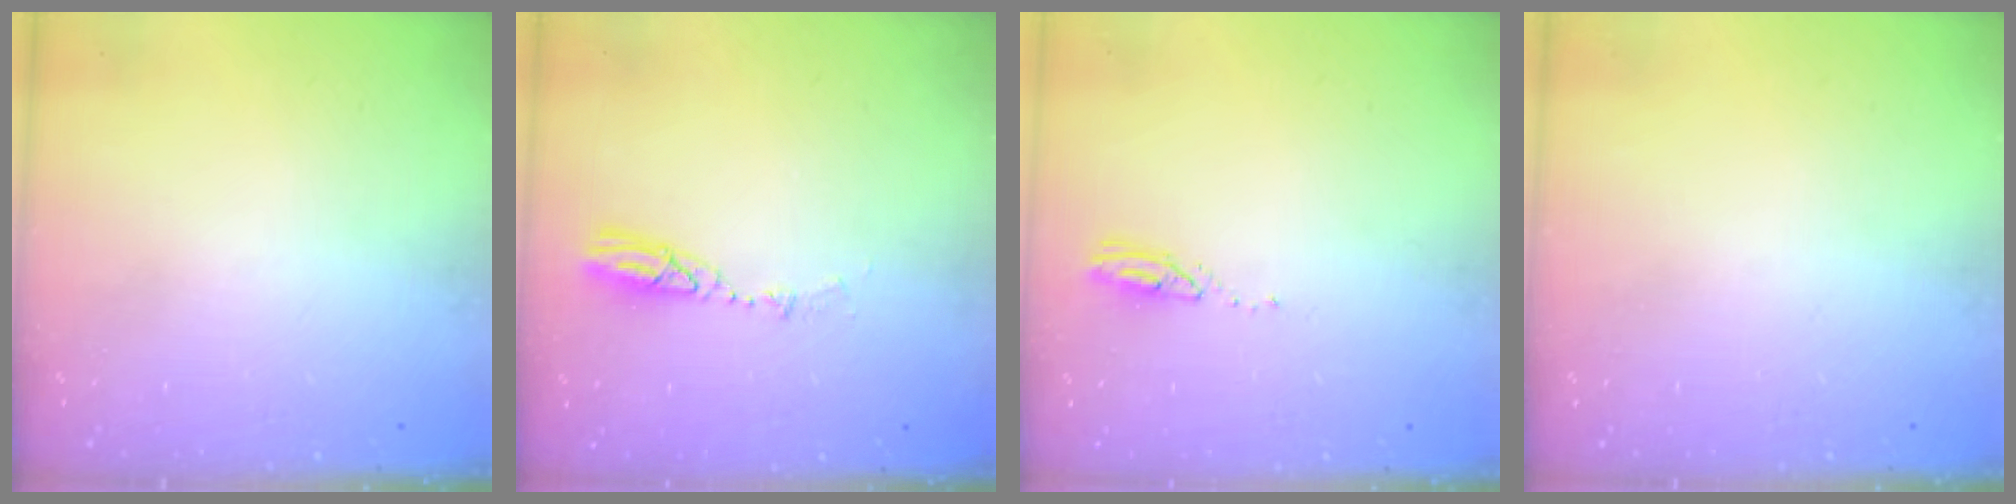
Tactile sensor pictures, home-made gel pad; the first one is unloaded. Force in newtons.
{"total": 4.3, "press": 4.3, "slide": 0.4}
{"total": 3.0, "press": 3.0, "slide": 0.1}
{"total": 0.0}